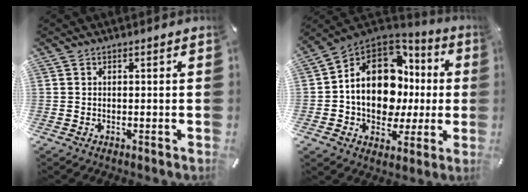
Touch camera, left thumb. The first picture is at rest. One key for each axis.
{"total": 17.6, "fx": 1.5, "fy": 13.0, "fz": 11.8, "tx": -0.210, "ty": -0.008, "tz": 0.023}